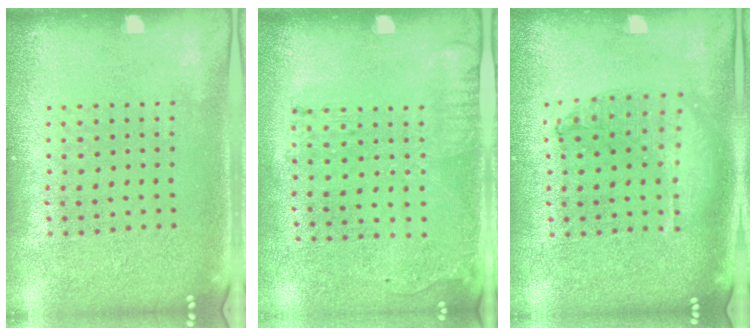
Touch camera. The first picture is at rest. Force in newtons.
{"total": 1.8, "press": 1.2, "slide": 1.3}
{"total": 0.7, "press": 0.7, "slide": 0.2}